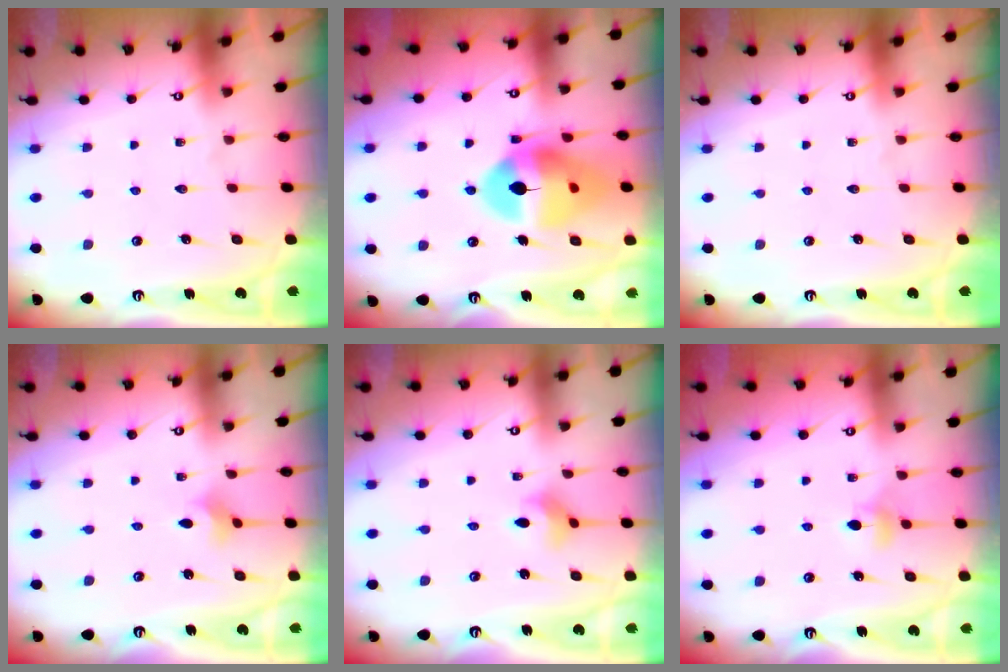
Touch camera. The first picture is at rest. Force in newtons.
{"total": 16.5, "press": 16.4, "slide": 1.9}
{"total": 0.0}
{"total": 2.4, "press": 2.3, "slide": 0.5}
{"total": 3.4, "press": 3.4, "slide": 0.6}
{"total": 3.8, "press": 3.7, "slide": 0.7}